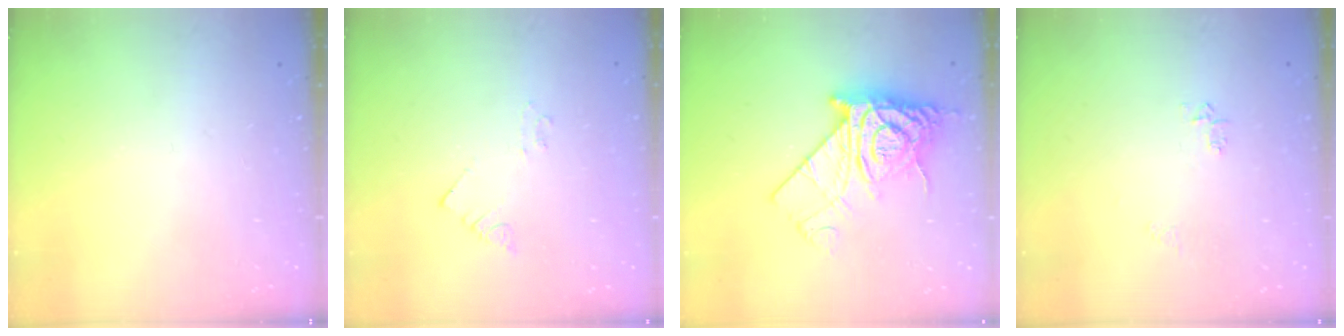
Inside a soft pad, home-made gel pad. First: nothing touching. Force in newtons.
{"total": 2.1, "press": 2.1, "slide": 0.3}
{"total": 12.9, "press": 12.8, "slide": 1.5}
{"total": 4.2, "press": 4.1, "slide": 0.7}